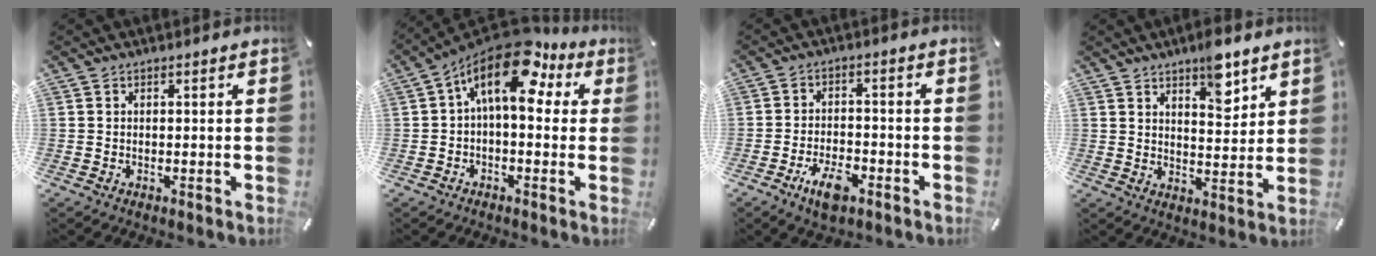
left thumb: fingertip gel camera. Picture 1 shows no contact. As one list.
[{"total": 16.1, "force": [6.8, 8.1, 12.1], "torque": [-0.211, -0.048, 0.111]}, {"total": 7.3, "force": [-4.4, 3.3, 4.9], "torque": [-0.096, 0.017, -0.078]}, {"total": 8.6, "force": [6.5, 3.2, 4.6], "torque": [-0.052, -0.045, 0.108]}]